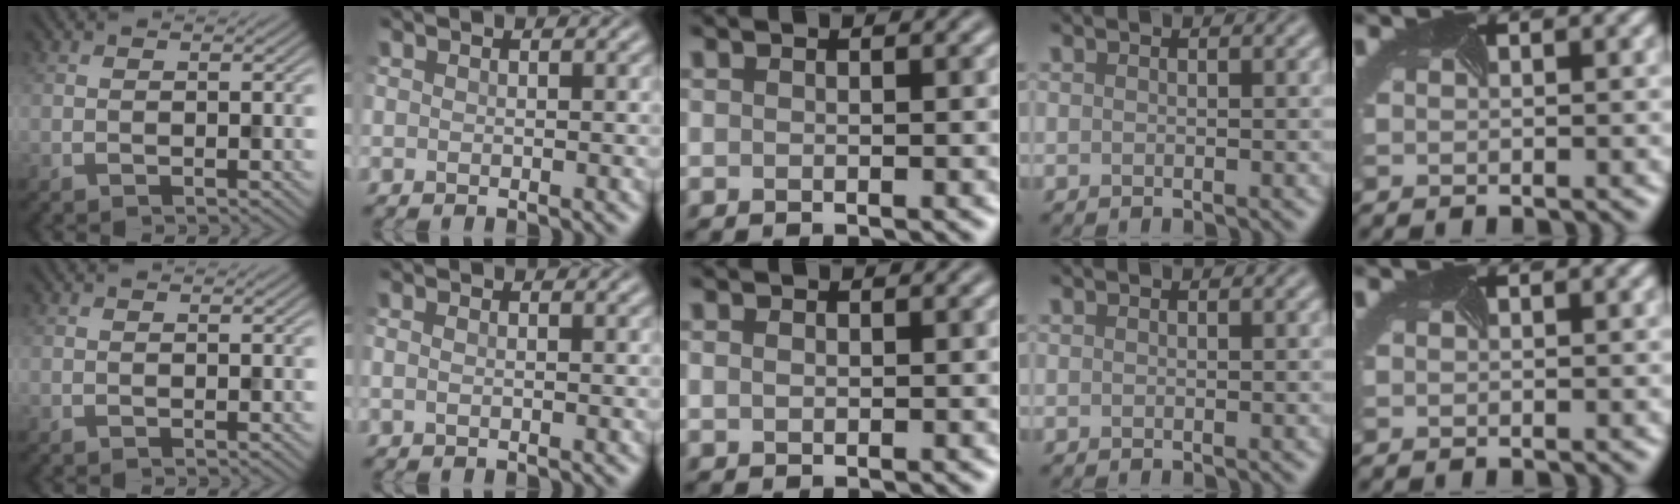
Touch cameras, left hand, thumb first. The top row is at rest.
{"index": {"total": 0.9, "force": [0.1, 0.5, 0.7], "torque": [-0.015, -0.004, -0.003]}, "middle": {"total": 0.6, "force": [0.2, 0.5, 0.4], "torque": [-0.008, 0.001, 0.003]}}